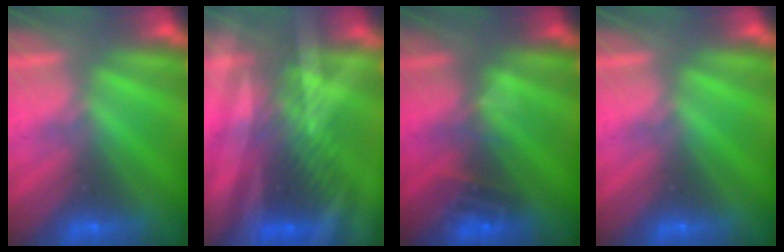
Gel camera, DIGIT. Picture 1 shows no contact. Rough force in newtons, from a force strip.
{"total": 3.0}
{"total": 2.8}
{"total": 0.0}